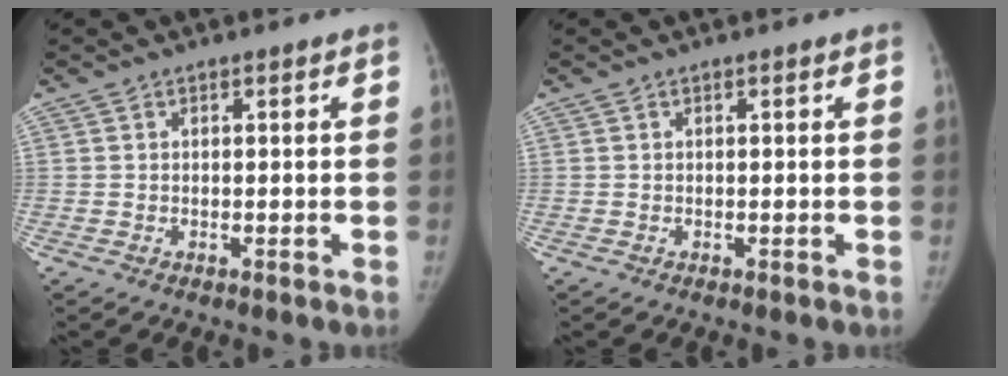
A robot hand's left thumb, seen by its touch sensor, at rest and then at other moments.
{"total": 0.0}